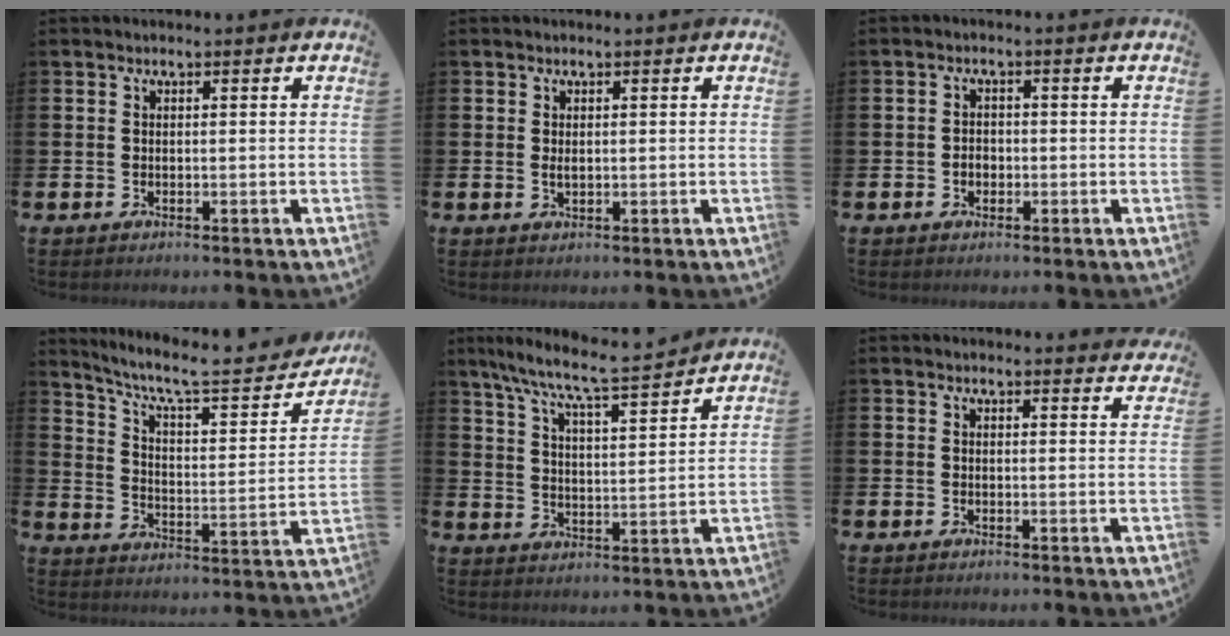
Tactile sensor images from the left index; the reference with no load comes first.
{"total": 0.9, "force": [0.3, 0.4, 0.7], "torque": [-0.012, 0.002, 0.004]}
{"total": 1.7, "force": [-0.5, 1.4, 0.8], "torque": [-0.006, 0.002, -0.014]}
{"total": 8.0, "force": [6.8, 1.7, 4.0], "torque": [-0.104, -0.047, 0.107]}
{"total": 8.1, "force": [7.5, 0.3, 3.2], "torque": [-0.094, -0.051, 0.129]}
{"total": 1.4, "force": [1.4, 0.1, 0.0], "torque": [0.008, -0.010, 0.023]}